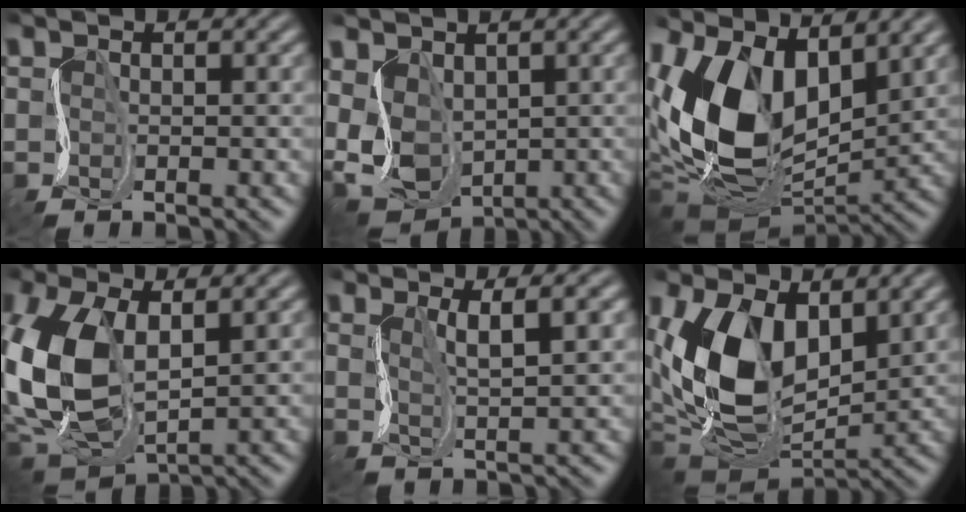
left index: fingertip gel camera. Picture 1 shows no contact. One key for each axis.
{"total": 7.6, "fx": 0.9, "fy": 5.1, "fz": 5.6, "tx": -0.130, "ty": -0.006, "tz": 0.008}
{"total": 12.8, "fx": 1.7, "fy": 7.5, "fz": 10.2, "tx": -0.202, "ty": -0.019, "tz": 0.018}
{"total": 10.2, "fx": 0.1, "fy": 6.0, "fz": 8.3, "tx": -0.213, "ty": -0.010, "tz": 0.002}
{"total": 2.8, "fx": 0.7, "fy": 0.4, "fz": 2.7, "tx": -0.053, "ty": -0.004, "tz": 0.007}
{"total": 10.0, "fx": 1.2, "fy": 6.4, "fz": 7.6, "tx": -0.157, "ty": -0.020, "tz": 0.014}